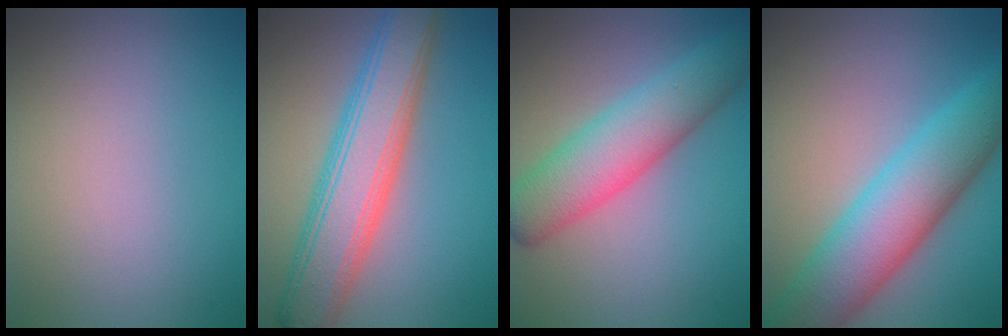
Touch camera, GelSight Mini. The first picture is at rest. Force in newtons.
{"total": 7.7, "press": 7.6, "slide": 0.5}
{"total": 6.4, "press": 6.4, "slide": 0.2}
{"total": 8.8, "press": 8.8, "slide": 0.0}